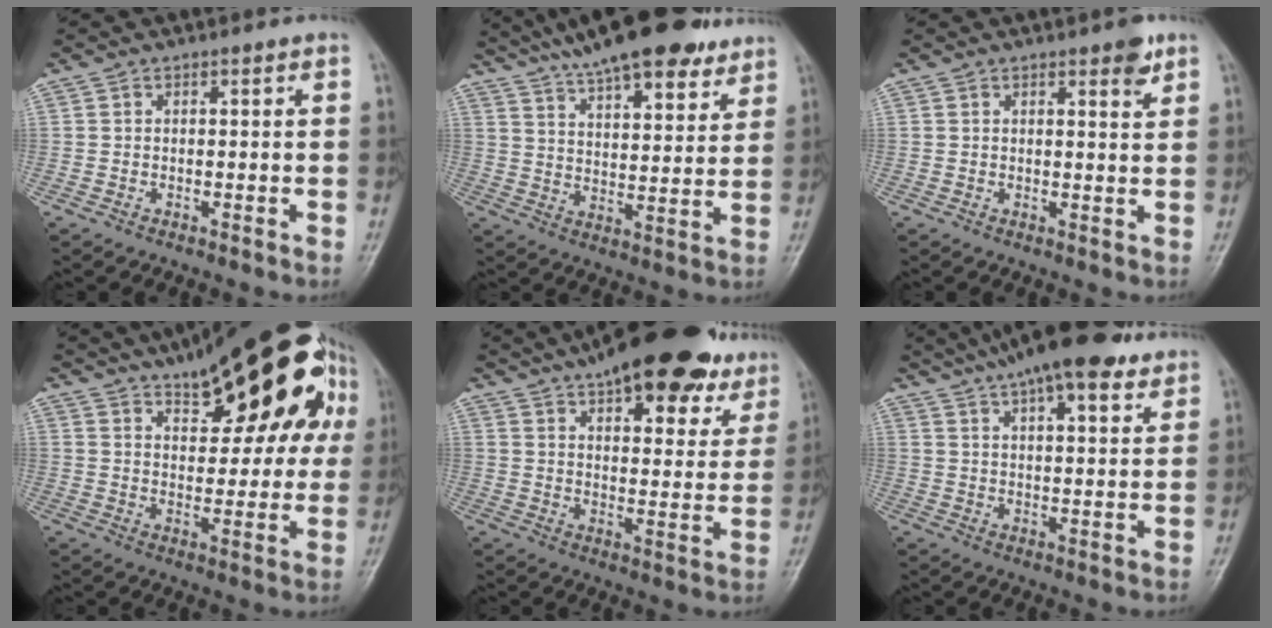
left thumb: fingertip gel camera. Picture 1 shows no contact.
{"total": 20.6, "force": [15.7, 6.3, 11.8], "torque": [-0.161, -0.034, 0.240]}
{"total": 3.4, "force": [2.1, 0.9, 2.5], "torque": [-0.026, -0.012, 0.026]}
{"total": 25.7, "force": [11.6, 10.2, 20.6], "torque": [-0.258, 0.010, 0.161]}
{"total": 26.6, "force": [18.7, 10.0, 16.0], "torque": [-0.203, -0.040, 0.249]}
{"total": 18.0, "force": [13.0, 5.4, 11.2], "torque": [-0.159, -0.016, 0.193]}